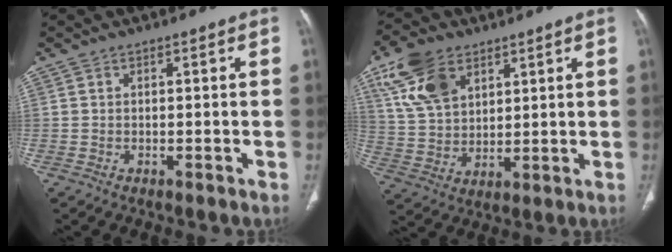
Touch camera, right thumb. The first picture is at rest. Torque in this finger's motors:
{"motor_torque": [-0.10, 0.35, 1.27, 1.10, 0.46]}